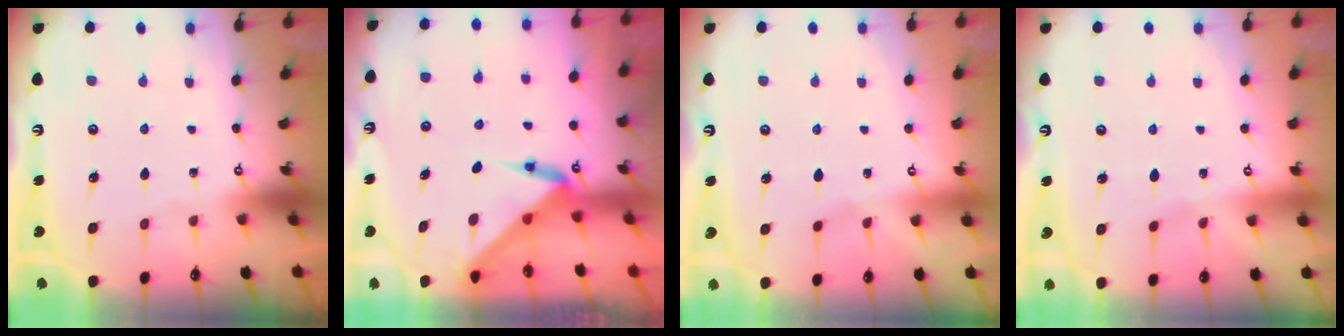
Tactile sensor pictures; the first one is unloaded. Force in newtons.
{"total": 3.5, "press": 3.5, "slide": 0.1}
{"total": 2.2, "press": 2.1, "slide": 0.4}
{"total": 2.8, "press": 2.8, "slide": 0.4}